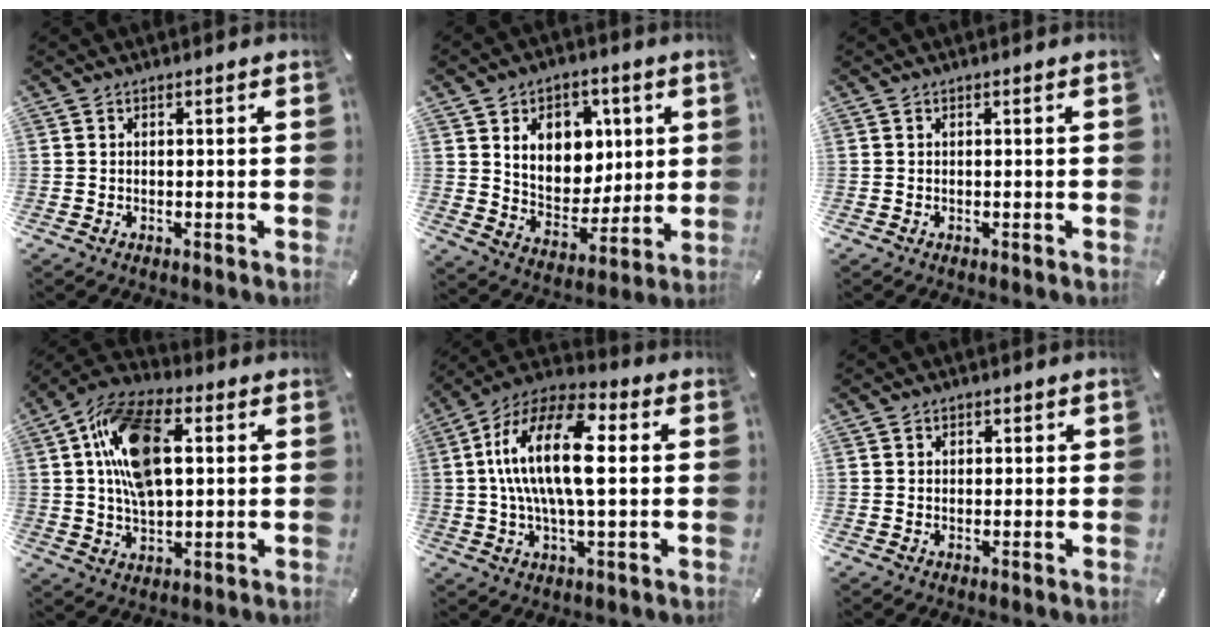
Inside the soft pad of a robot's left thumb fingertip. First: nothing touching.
{"total": 12.2, "force": [4.4, 9.9, 5.6], "torque": [-0.082, -0.021, 0.085]}
{"total": 0.0}
{"total": 17.0, "force": [4.1, 9.9, 13.2], "torque": [-0.256, 0.005, 0.072]}
{"total": 18.4, "force": [2.2, 8.3, 16.3], "torque": [-0.332, -0.001, 0.030]}
{"total": 1.4, "force": [0.7, 1.3, 0.2], "torque": [0.003, 0.001, 0.008]}